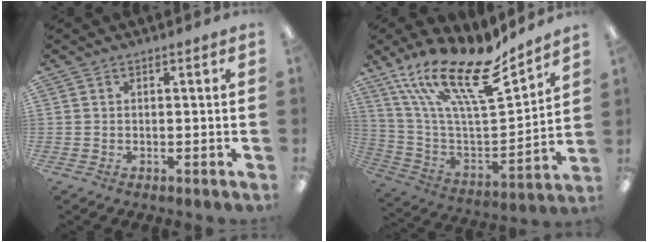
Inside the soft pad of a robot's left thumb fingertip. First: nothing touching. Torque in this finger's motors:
{"motor_torque": [0.72, 0.34, 1.39, -1.38, 0.55]}